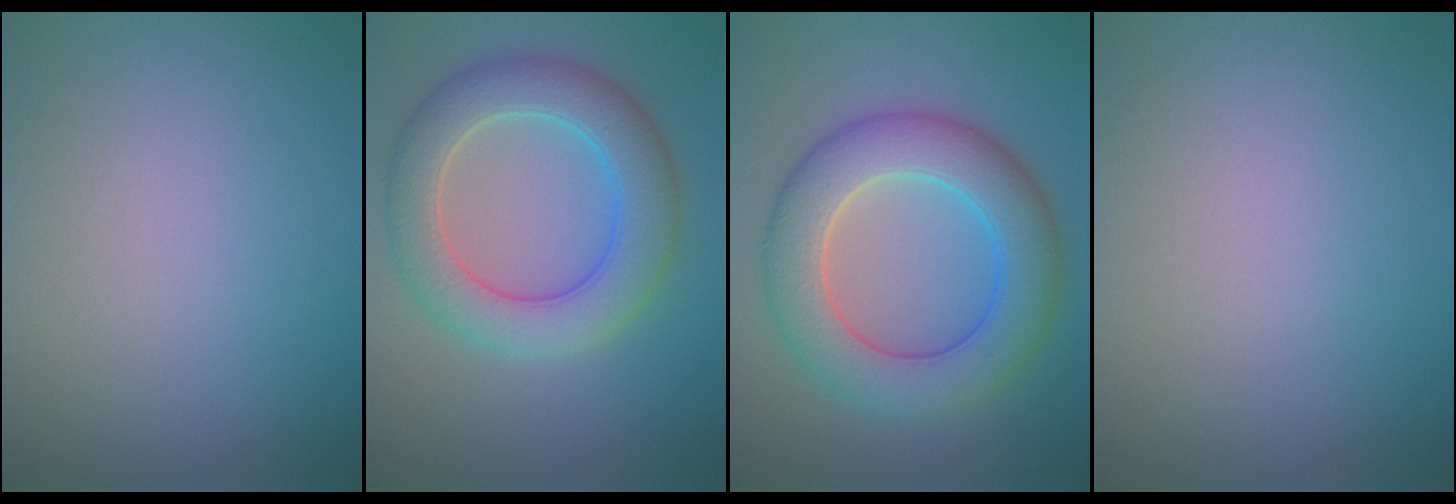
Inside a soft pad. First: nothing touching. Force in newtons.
{"total": 6.6, "press": 6.6, "slide": 0.2}
{"total": 7.9, "press": 7.8, "slide": 0.4}
{"total": 0.0}